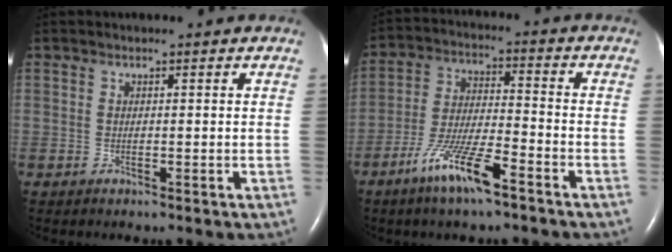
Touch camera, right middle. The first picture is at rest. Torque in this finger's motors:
{"motor_torque": [1.07, -0.95, 0.68, 0.20]}